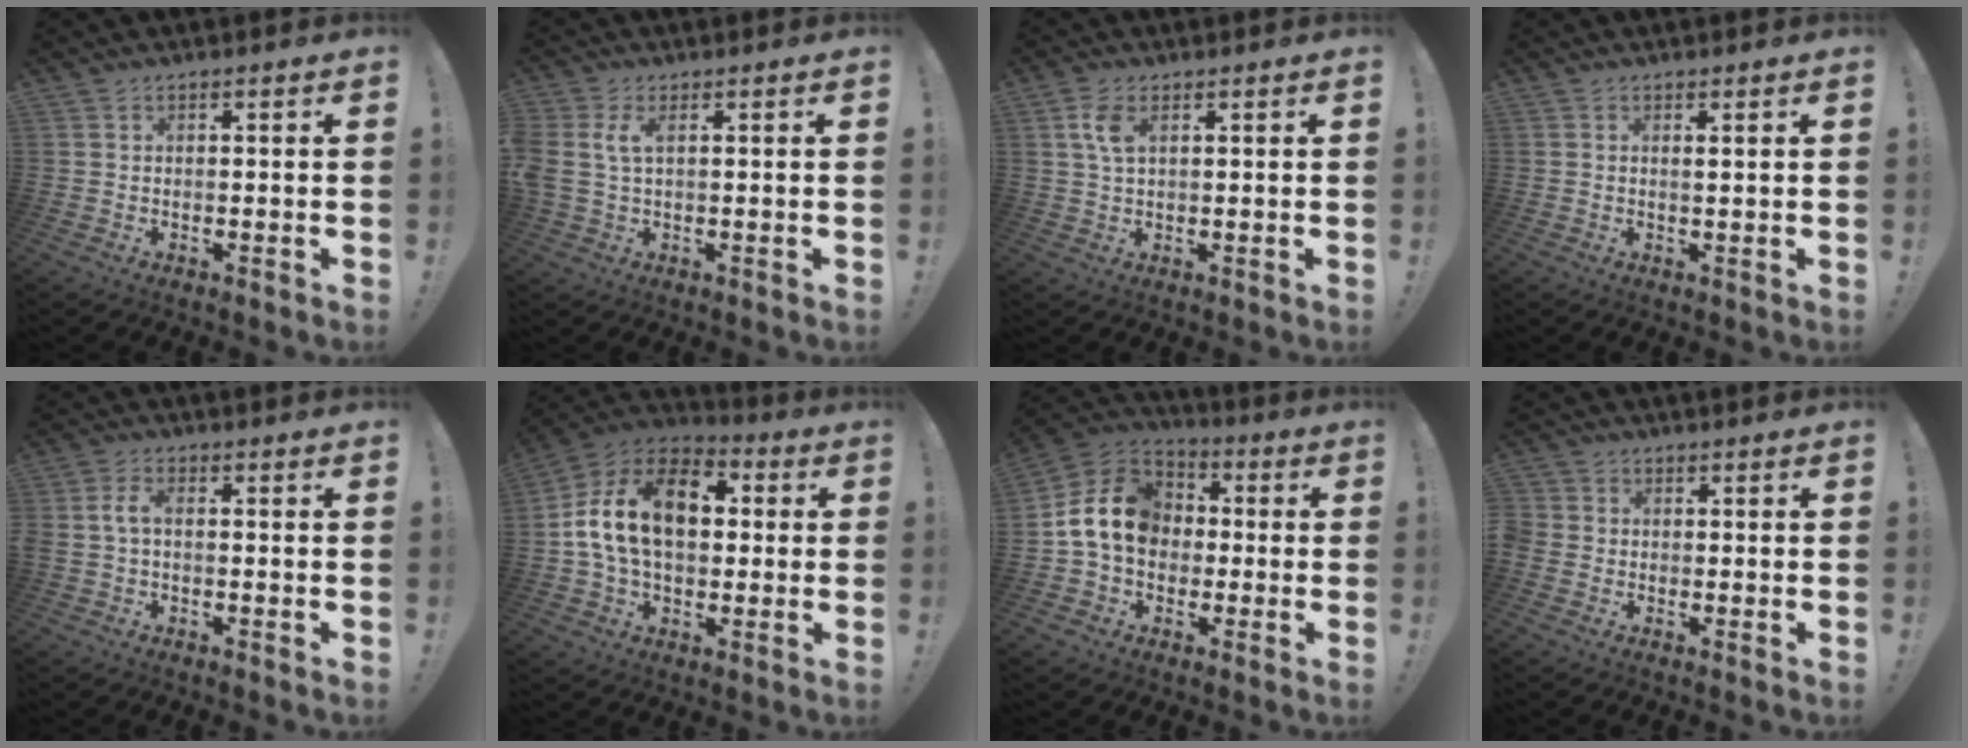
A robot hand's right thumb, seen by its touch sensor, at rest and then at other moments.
{"total": 5.0, "force": [1.4, 2.2, 4.2], "torque": [-0.088, -0.007, 0.021]}
{"total": 5.2, "force": [1.8, 2.8, 4.0], "torque": [-0.082, 0.001, 0.030]}
{"total": 1.4, "force": [0.9, -0.2, 1.0], "torque": [-0.005, -0.008, 0.012]}
{"total": 4.3, "force": [-0.6, 2.1, 3.6], "torque": [-0.078, 0.007, -0.014]}
{"total": 20.4, "force": [3.0, 12.7, 15.6], "torque": [-0.264, 0.013, 0.053]}
{"total": 15.2, "force": [0.9, 12.0, 9.2], "torque": [-0.157, 0.020, 0.023]}
{"total": 2.4, "force": [-1.2, 1.9, 1.0], "torque": [-0.021, 0.005, -0.023]}